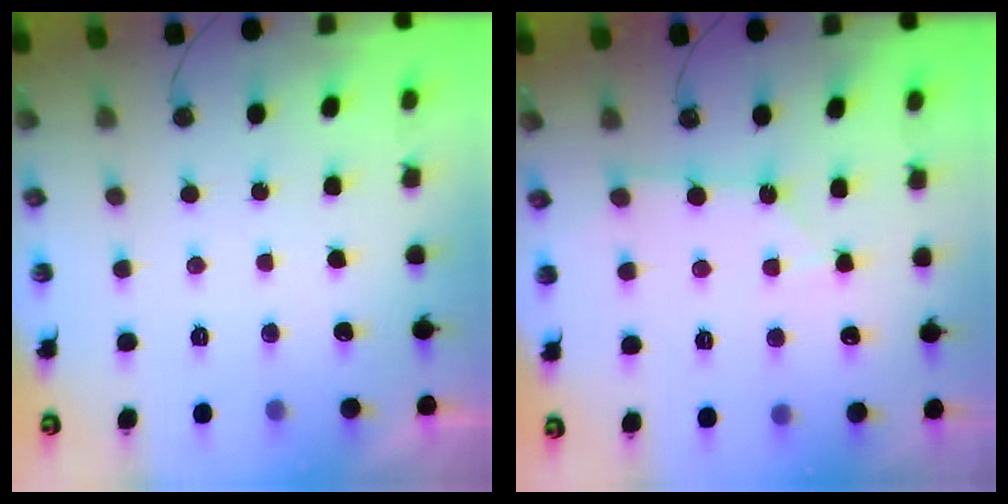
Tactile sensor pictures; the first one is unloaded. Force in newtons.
{"total": 2.6, "press": 2.6, "slide": 0.3}